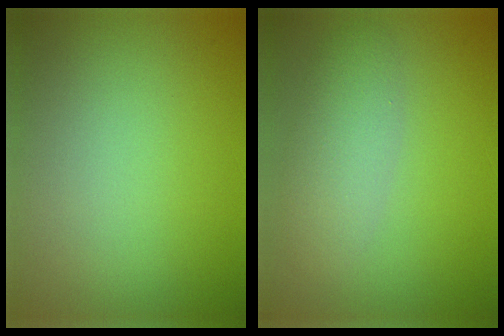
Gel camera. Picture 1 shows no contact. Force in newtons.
{"total": 2.9, "press": 2.9, "slide": 0.2}